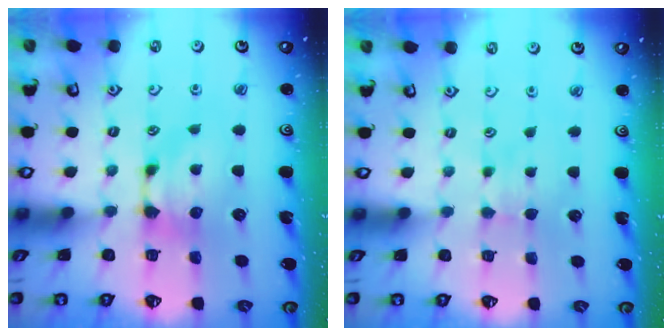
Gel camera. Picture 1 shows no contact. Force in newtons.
{"total": 2.2, "press": 2.2, "slide": 0.4}